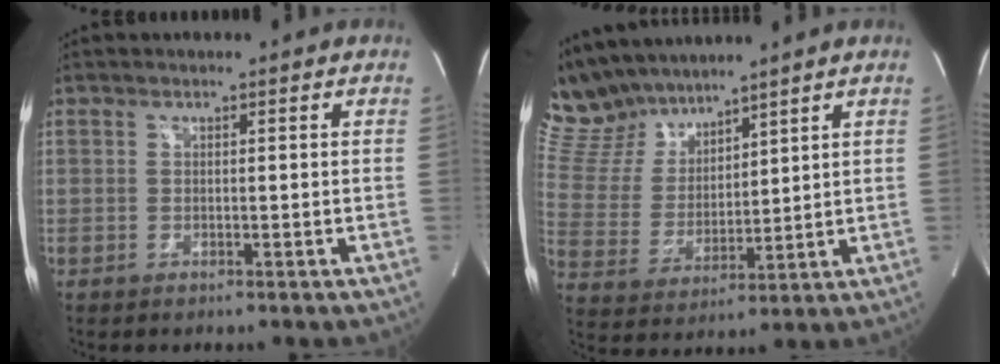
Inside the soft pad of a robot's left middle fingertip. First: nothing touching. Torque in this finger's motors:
{"motor_torque": [0.82, -0.81, 0.06, -0.06]}